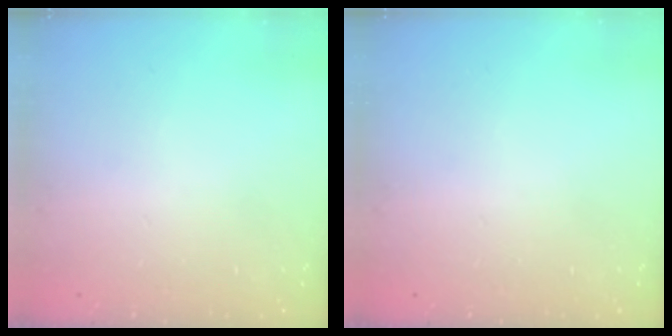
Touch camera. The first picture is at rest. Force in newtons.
{"total": 0.0}